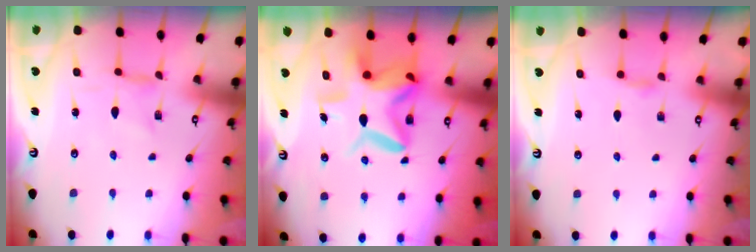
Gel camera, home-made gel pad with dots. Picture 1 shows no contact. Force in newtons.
{"total": 12.7, "press": 12.6, "slide": 2.0}
{"total": 2.3, "press": 2.3, "slide": 0.4}